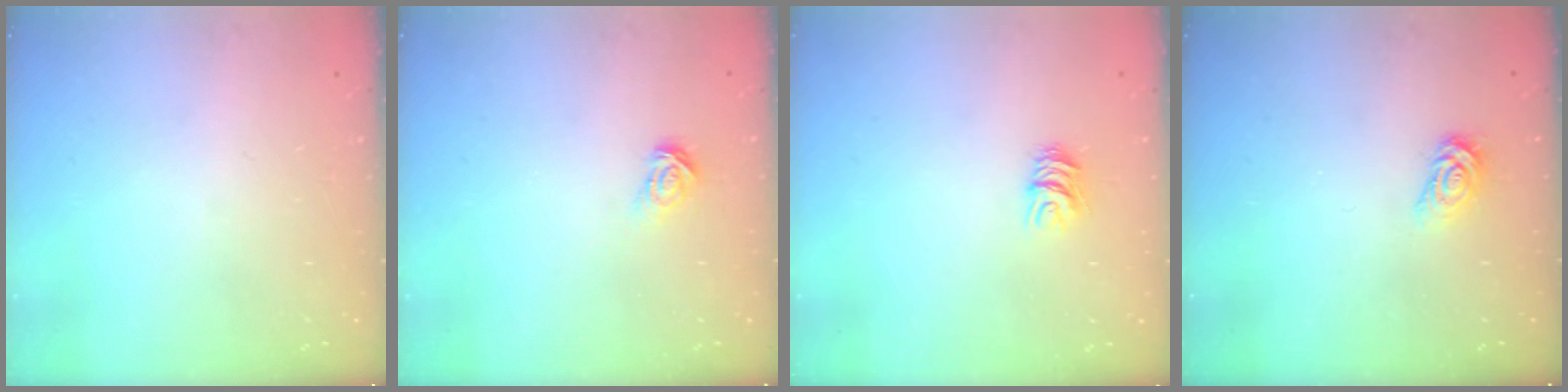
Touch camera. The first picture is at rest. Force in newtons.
{"total": 3.9, "press": 3.9, "slide": 0.1}
{"total": 6.1, "press": 6.1, "slide": 0.3}
{"total": 3.4, "press": 3.4, "slide": 0.4}